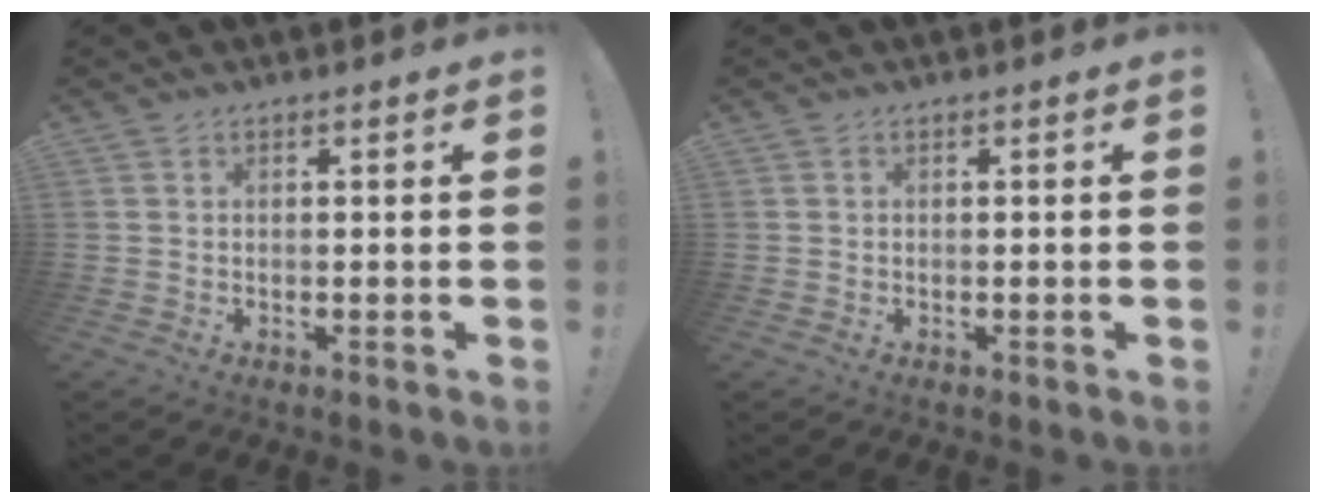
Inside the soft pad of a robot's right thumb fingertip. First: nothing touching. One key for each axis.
{"total": 0.0}